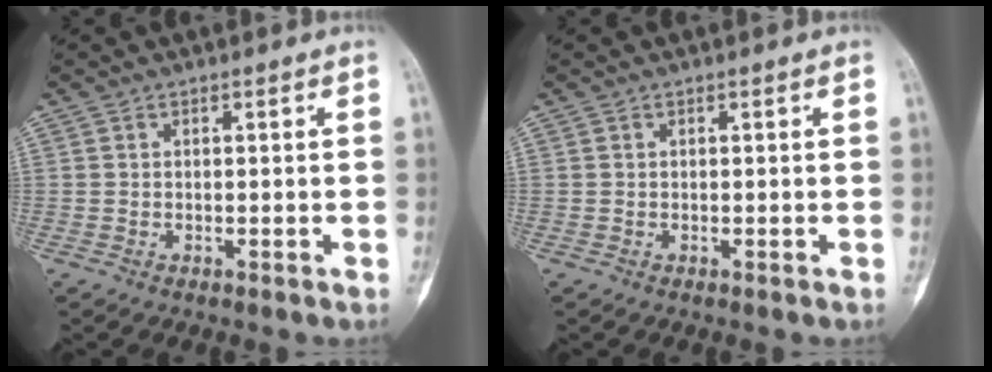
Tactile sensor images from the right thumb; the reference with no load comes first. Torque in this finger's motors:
{"motor_torque": [0.00, 0.00, 0.07, -0.01, 0.01]}